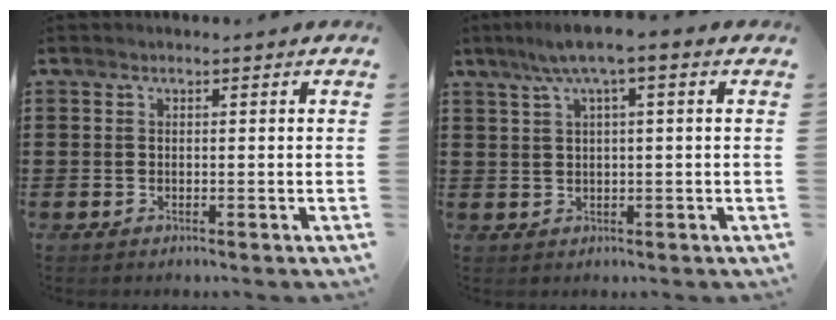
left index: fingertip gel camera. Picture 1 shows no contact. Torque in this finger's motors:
{"motor_torque": [1.51, -0.63, 0.81, 0.21]}